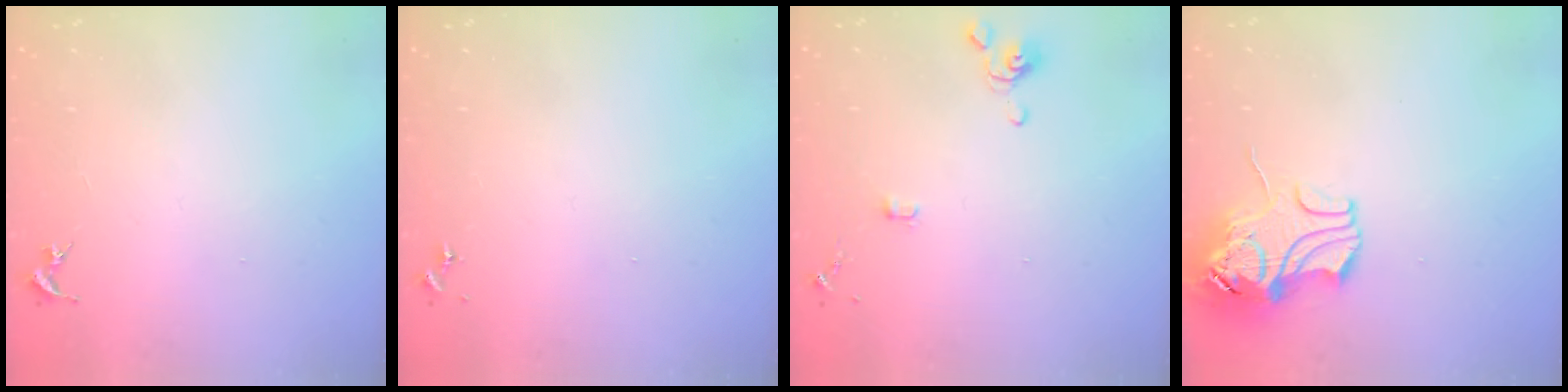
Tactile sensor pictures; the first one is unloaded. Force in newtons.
{"total": 0.0}
{"total": 4.0, "press": 3.9, "slide": 0.9}
{"total": 11.2, "press": 11.0, "slide": 1.7}